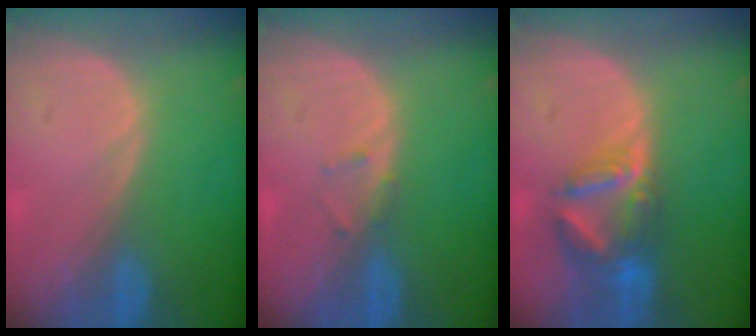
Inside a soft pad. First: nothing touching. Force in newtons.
{"total": 1.1, "press": 1.0, "slide": 0.2}
{"total": 7.2, "press": 6.3, "slide": 3.4}